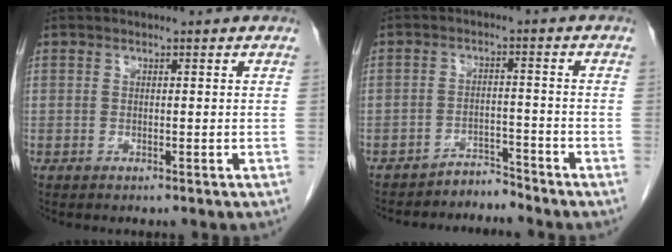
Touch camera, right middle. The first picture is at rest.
{"total": 3.3, "force": [-3.2, 0.2, -0.8], "torque": [0.018, -0.001, -0.051]}